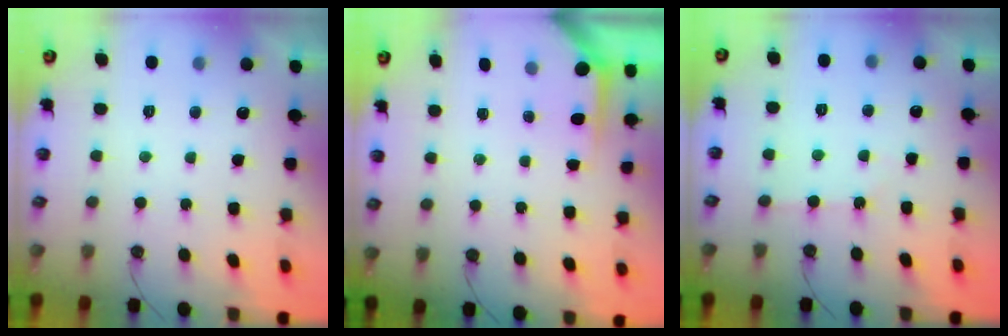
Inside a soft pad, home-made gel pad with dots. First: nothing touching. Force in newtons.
{"total": 3.6, "press": 3.6, "slide": 0.4}
{"total": 2.3, "press": 2.2, "slide": 0.4}